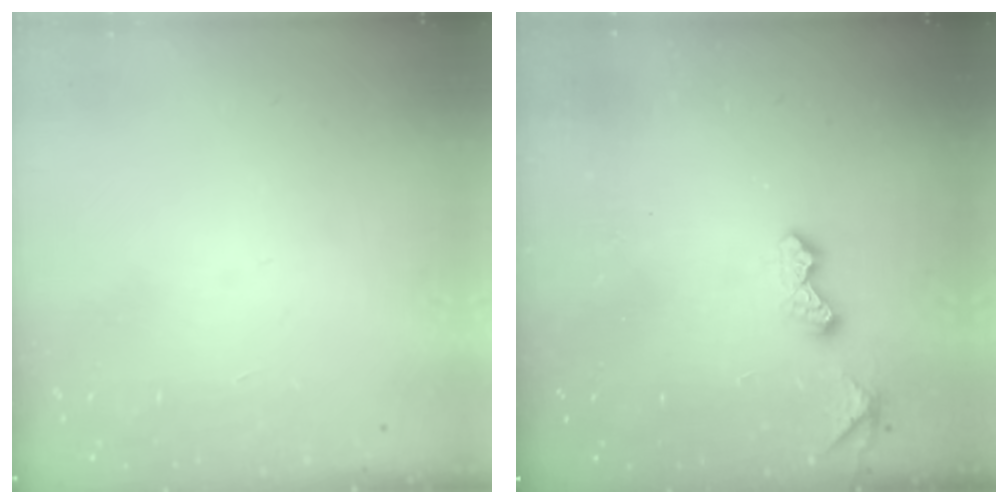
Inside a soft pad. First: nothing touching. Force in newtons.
{"total": 4.9, "press": 4.8, "slide": 0.7}